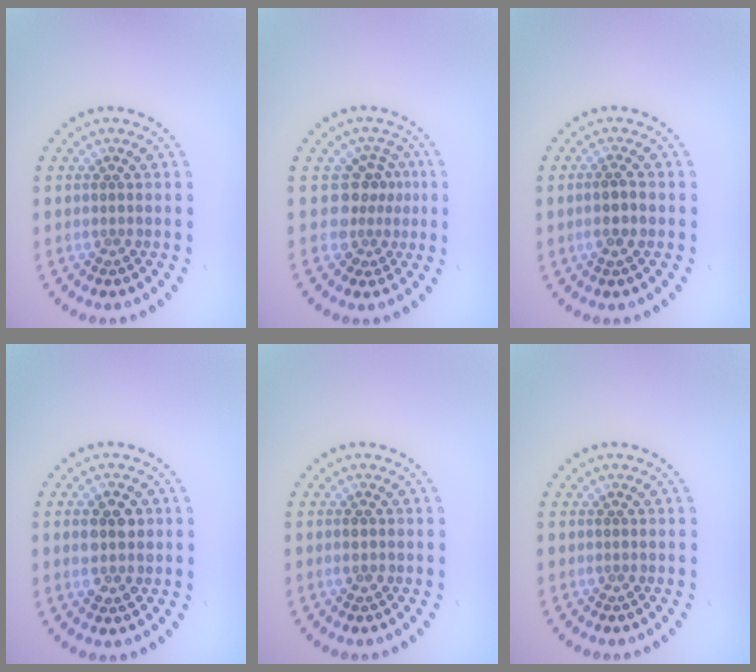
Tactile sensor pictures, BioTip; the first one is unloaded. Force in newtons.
{"total": 2.9, "press": 2.1, "slide": 2.0}
{"total": 1.6, "press": 1.4, "slide": 0.8}
{"total": 2.8, "press": 2.8, "slide": 0.3}
{"total": 1.2, "press": 1.2, "slide": 0.2}
{"total": 0.0}